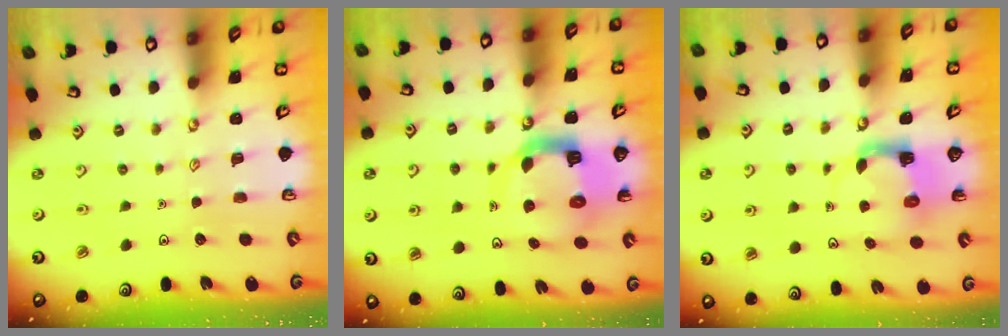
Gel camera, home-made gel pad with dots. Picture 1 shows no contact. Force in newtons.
{"total": 11.1, "press": 11.0, "slide": 1.5}
{"total": 3.7, "press": 3.7, "slide": 0.7}